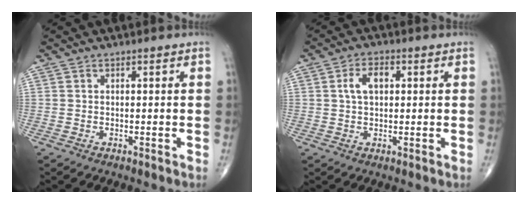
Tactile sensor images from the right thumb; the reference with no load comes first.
{"total": 4.8, "force": [1.0, 2.8, 3.8], "torque": [-0.069, 0.010, 0.015]}